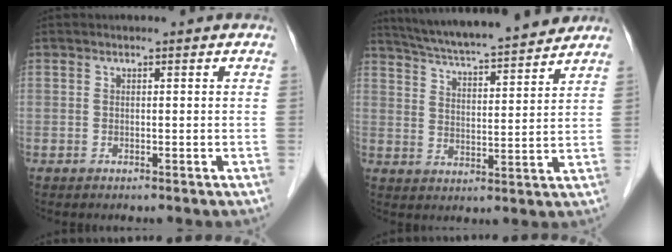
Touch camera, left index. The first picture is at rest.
{"total": 17.0, "force": [15.4, 0.9, 7.2], "torque": [-0.124, 0.015, 0.233]}